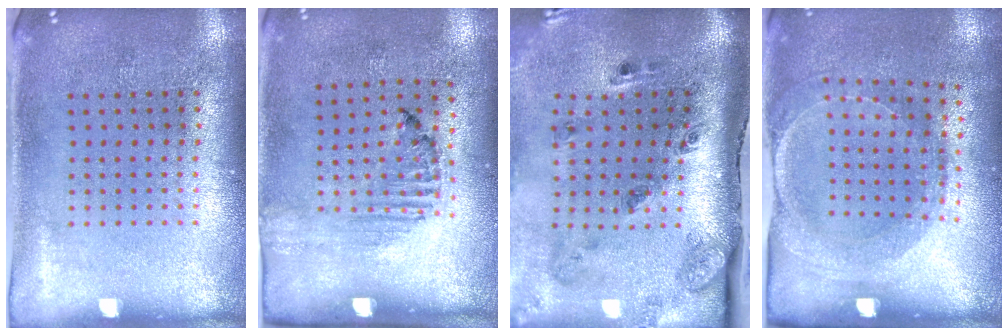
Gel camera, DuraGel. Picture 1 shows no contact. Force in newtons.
{"total": 1.5, "press": 1.2, "slide": 0.8}
{"total": 3.2, "press": 2.1, "slide": 2.5}
{"total": 1.6, "press": 1.5, "slide": 0.6}